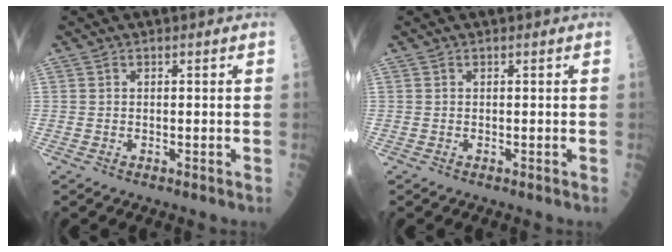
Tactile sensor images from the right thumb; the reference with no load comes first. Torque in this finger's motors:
{"motor_torque": [-0.10, 0.10, -0.06, -0.05, 0.00]}